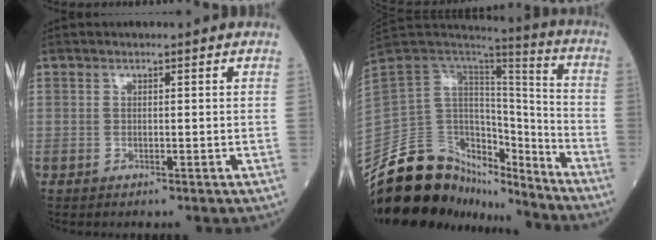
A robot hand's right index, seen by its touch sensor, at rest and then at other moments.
{"total": 23.0, "force": [-19.5, 9.4, 7.9], "torque": [-0.176, 0.046, -0.320]}